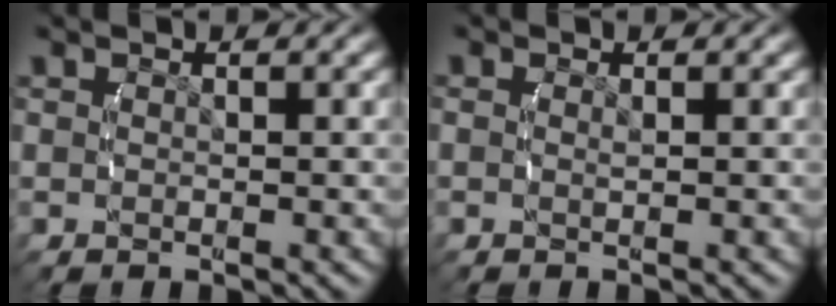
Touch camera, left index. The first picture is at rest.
{"total": 0.0}